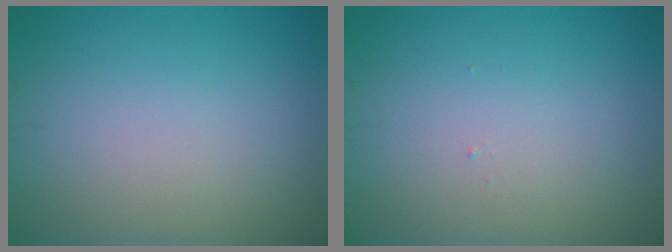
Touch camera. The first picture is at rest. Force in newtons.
{"total": 0.0}